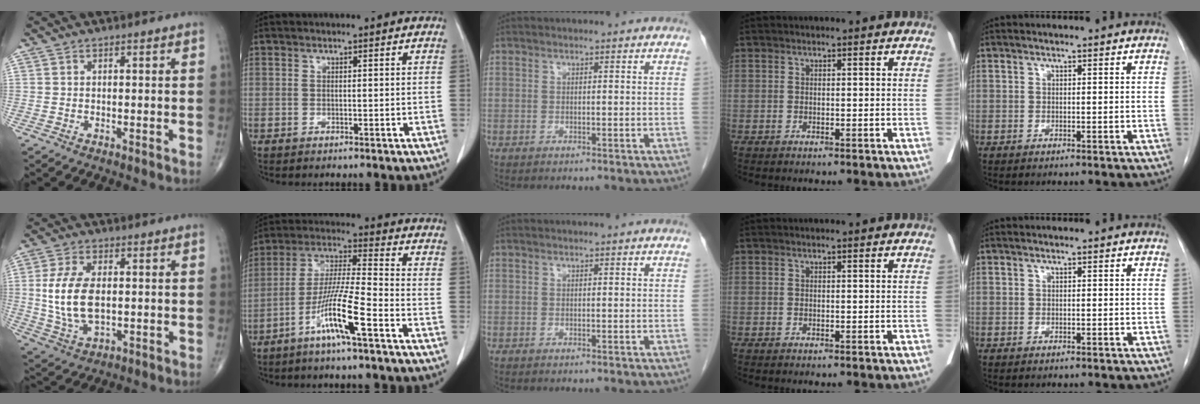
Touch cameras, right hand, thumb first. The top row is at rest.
{"thumb": {"total": 11.2, "force": [0.2, 6.2, 9.3], "torque": [-0.193, -0.004, 0.010]}, "index": {"total": 10.7, "force": [-5.6, -0.2, 9.1], "torque": [-0.178, -0.004, -0.110]}}